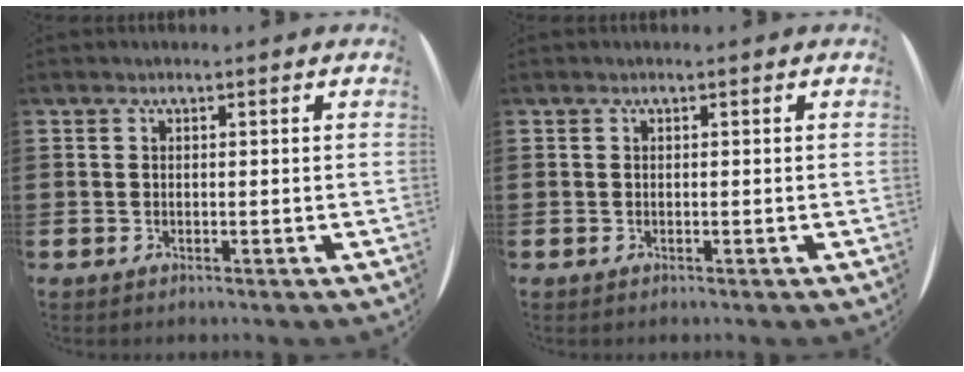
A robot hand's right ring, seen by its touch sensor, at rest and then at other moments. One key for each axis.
{"total": 0.0}